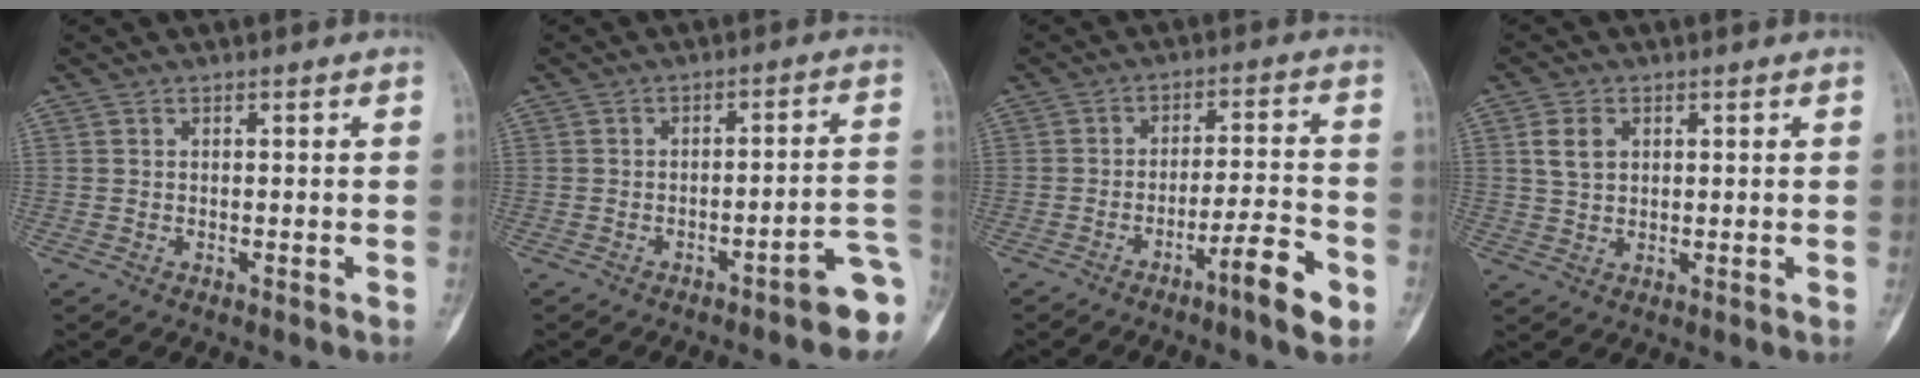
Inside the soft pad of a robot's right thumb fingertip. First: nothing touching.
{"total": 7.6, "force": [-4.3, 1.4, 6.1], "torque": [-0.056, 0.040, -0.052]}
{"total": 8.7, "force": [-4.7, 1.1, 7.2], "torque": [-0.112, 0.032, -0.073]}
{"total": 4.3, "force": [1.3, 3.0, 2.7], "torque": [-0.045, 0.002, 0.028]}